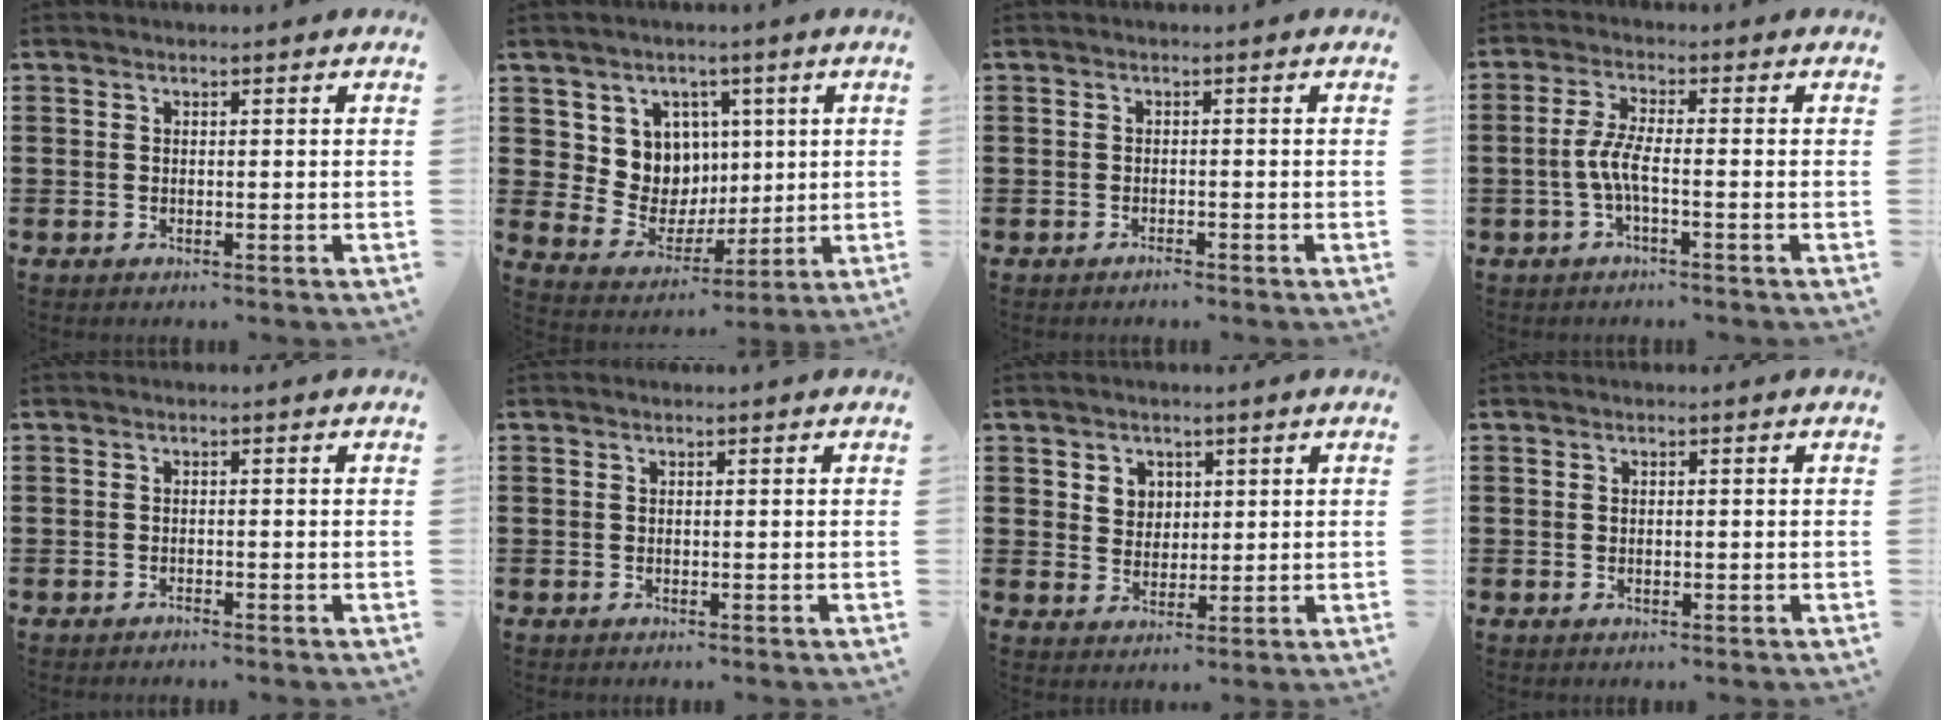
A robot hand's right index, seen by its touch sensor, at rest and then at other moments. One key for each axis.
{"total": 8.0, "fx": 2.4, "fy": 7.4, "fz": 1.5, "tx": -0.066, "ty": -0.016, "tz": 0.052}
{"total": 0.9, "fx": -0.9, "fy": 0.0, "fz": 0.3, "tx": -0.009, "ty": -0.005, "tz": -0.017}
{"total": 4.0, "fx": -1.3, "fy": 0.7, "fz": 3.7, "tx": -0.096, "ty": -0.010, "tz": -0.033}
{"total": 0.7, "fx": -0.7, "fy": -0.1, "fz": 0.1, "tx": -0.004, "ty": -0.004, "tz": -0.014}
{"total": 0.0}
{"total": 3.3, "fx": 1.6, "fy": 2.8, "fz": 0.6, "tx": -0.017, "ty": 0.007, "tz": 0.028}
{"total": 0.5, "fx": 0.0, "fy": 0.3, "fz": 0.5, "tx": -0.011, "ty": -0.001, "tz": -0.001}